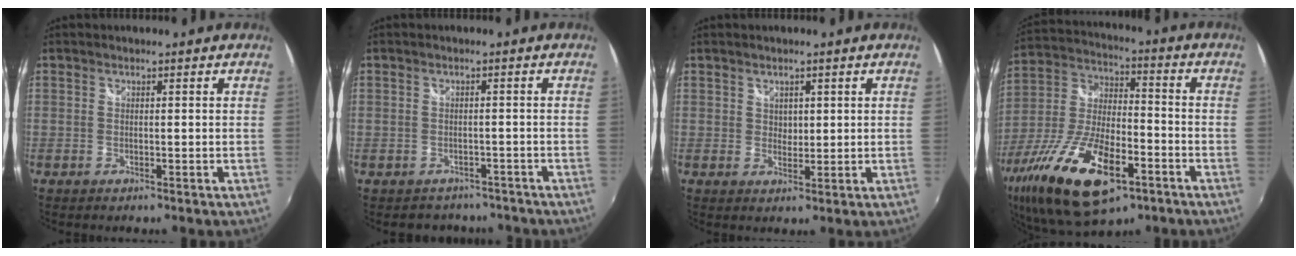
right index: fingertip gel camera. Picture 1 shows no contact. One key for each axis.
{"total": 5.3, "fx": -4.0, "fy": 3.4, "fz": 0.6, "tx": -0.007, "ty": 0.018, "tz": -0.050}
{"total": 2.1, "fx": 1.0, "fy": 1.7, "fz": 0.7, "tx": -0.004, "ty": 0.002, "tz": 0.019}
{"total": 23.9, "fx": -12.0, "fy": 9.9, "fz": 18.2, "tx": -0.378, "ty": -0.053, "tz": -0.204}